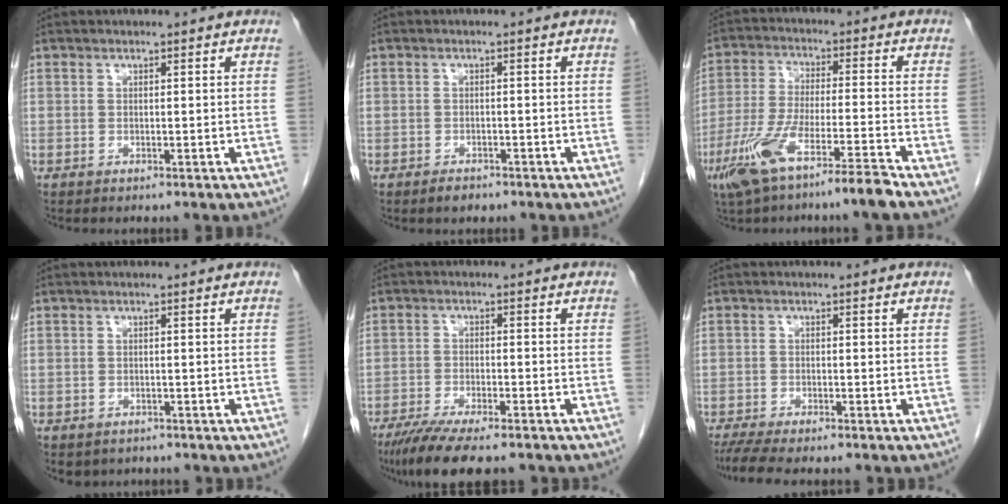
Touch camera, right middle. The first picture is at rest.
{"total": 1.8, "force": [-1.4, 0.9, 0.7], "torque": [-0.016, 0.000, -0.016]}
{"total": 10.9, "force": [-7.3, 0.0, 8.1], "torque": [-0.163, -0.020, -0.139]}
{"total": 3.4, "force": [-2.5, 2.2, 0.7], "torque": [-0.008, 0.002, -0.030]}
{"total": 10.7, "force": [-8.5, 1.9, 6.3], "torque": [-0.096, -0.020, -0.134]}
{"total": 6.5, "force": [-5.4, 0.9, 3.5], "torque": [-0.054, -0.014, -0.087]}